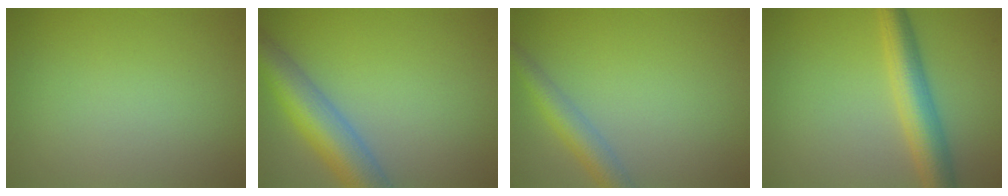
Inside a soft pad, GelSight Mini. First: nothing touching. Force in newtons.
{"total": 6.8, "press": 6.8, "slide": 0.3}
{"total": 3.3, "press": 3.3, "slide": 0.1}
{"total": 5.1, "press": 5.1, "slide": 0.1}